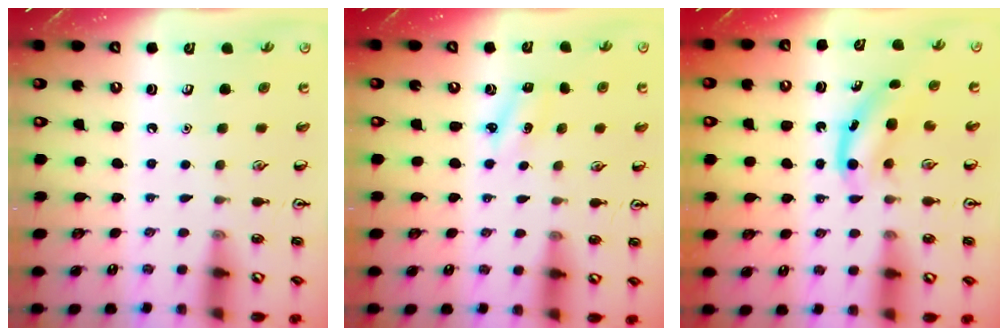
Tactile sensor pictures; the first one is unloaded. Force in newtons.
{"total": 2.2, "press": 2.1, "slide": 0.8}
{"total": 3.7, "press": 3.6, "slide": 1.0}